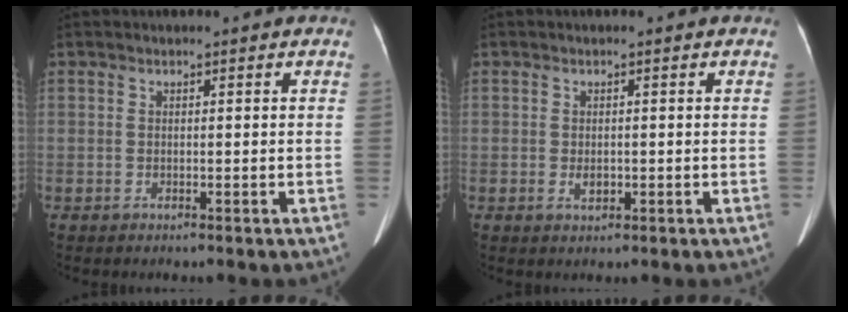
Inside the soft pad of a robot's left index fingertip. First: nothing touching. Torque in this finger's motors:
{"motor_torque": [0.02, 0.01, 0.00, 0.00]}